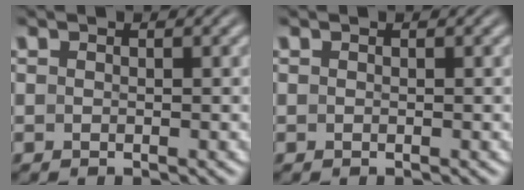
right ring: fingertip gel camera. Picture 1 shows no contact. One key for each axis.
{"total": 0.0}